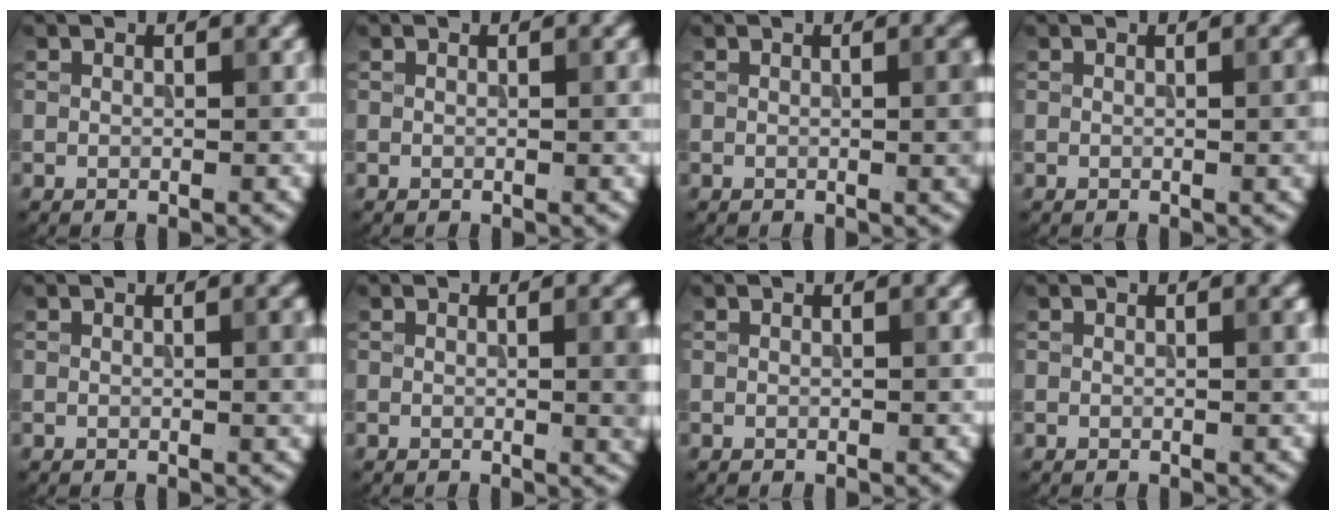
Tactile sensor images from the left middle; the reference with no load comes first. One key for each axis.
{"total": 0.7, "fx": 0.0, "fy": 0.1, "fz": 0.7, "tx": -0.007, "ty": 0.000, "tz": 0.000}
{"total": 2.7, "fx": 0.1, "fy": 0.7, "fz": 2.7, "tx": -0.027, "ty": 0.002, "tz": -0.002}
{"total": 1.9, "fx": 0.1, "fy": 0.4, "fz": 1.8, "tx": -0.020, "ty": 0.002, "tz": -0.001}
{"total": 1.5, "fx": 0.1, "fy": 0.3, "fz": 1.4, "tx": -0.016, "ty": 0.000, "tz": -0.001}
{"total": 2.7, "fx": 0.1, "fy": 0.6, "fz": 2.6, "tx": -0.026, "ty": 0.000, "tz": -0.003}
{"total": 0.0}
{"total": 0.6, "fx": 0.1, "fy": 0.0, "fz": 0.6, "tx": -0.007, "ty": 0.001, "tz": 0.000}